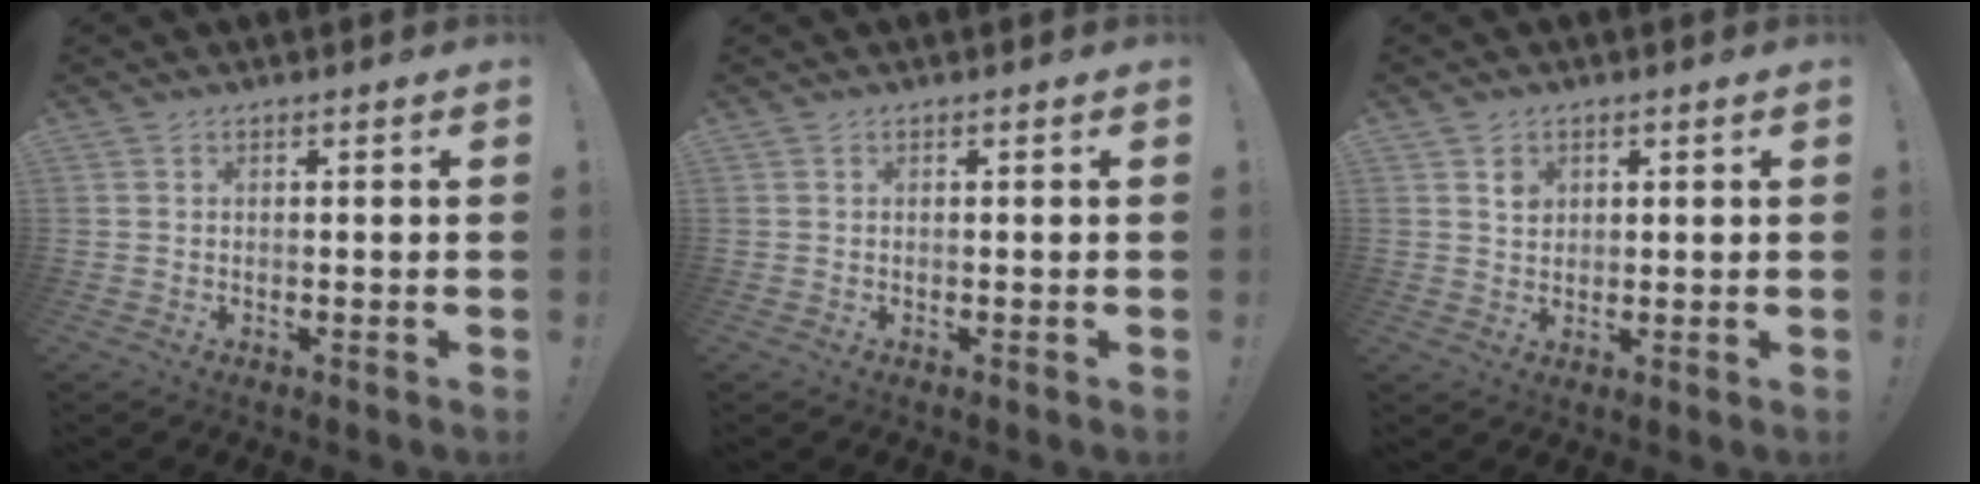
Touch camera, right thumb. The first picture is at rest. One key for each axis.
{"total": 0.0}
{"total": 3.2, "fx": 1.5, "fy": 2.8, "fz": 0.5, "tx": 0.009, "ty": -0.012, "tz": 0.023}